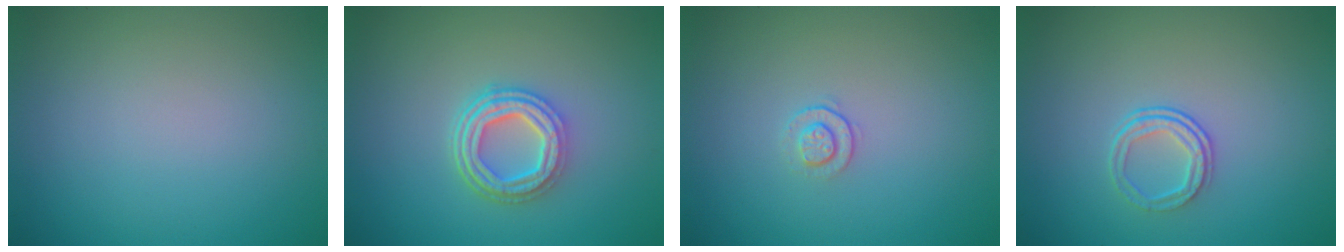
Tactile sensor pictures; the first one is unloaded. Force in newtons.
{"total": 4.8, "press": 3.6, "slide": 3.3}
{"total": 1.1, "press": 0.7, "slide": 0.9}
{"total": 2.1, "press": 1.4, "slide": 1.5}